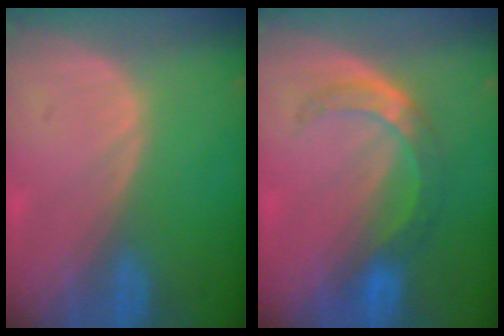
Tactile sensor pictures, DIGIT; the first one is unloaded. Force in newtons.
{"total": 5.6, "press": 5.4, "slide": 1.2}